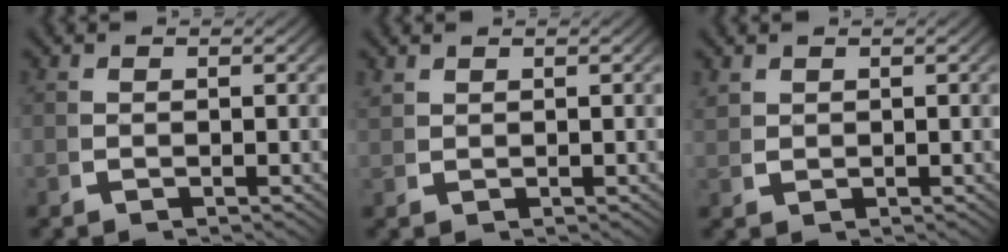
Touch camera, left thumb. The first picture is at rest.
{"total": 1.1, "force": [1.1, 0.2, 0.2], "torque": [-0.003, 0.005, 0.026]}
{"total": 1.5, "force": [1.0, 0.9, 0.5], "torque": [-0.013, 0.000, 0.024]}